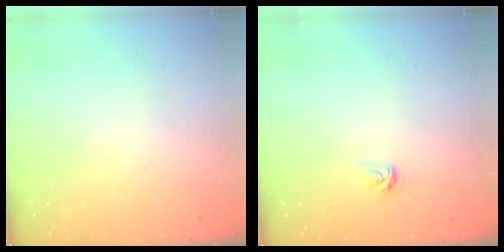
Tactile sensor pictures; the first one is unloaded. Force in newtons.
{"total": 2.7, "press": 2.7, "slide": 0.4}